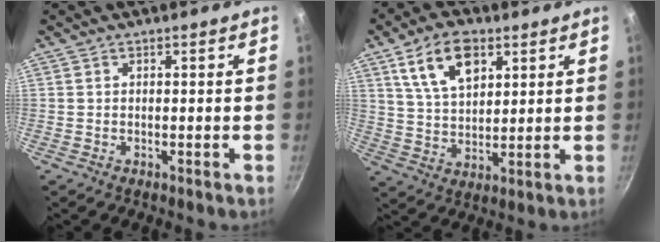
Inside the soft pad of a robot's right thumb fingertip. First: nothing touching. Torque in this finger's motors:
{"motor_torque": [-0.09, 0.34, 0.75, 0.96, 0.25]}